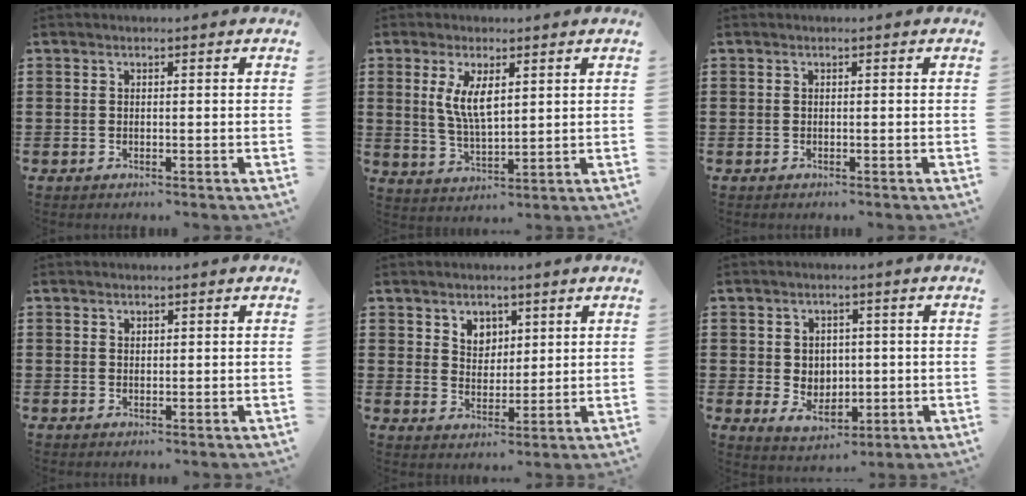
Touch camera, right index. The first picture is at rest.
{"total": 5.7, "force": [1.7, 2.1, 5.0], "torque": [-0.104, 0.004, 0.030]}
{"total": 0.0}
{"total": 0.8, "force": [0.6, 0.5, 0.2], "torque": [-0.004, 0.002, 0.013]}
{"total": 4.0, "force": [2.6, 3.1, 0.6], "torque": [-0.027, 0.009, 0.047]}
{"total": 3.9, "force": [0.3, 3.5, 1.6], "torque": [-0.029, 0.005, 0.000]}